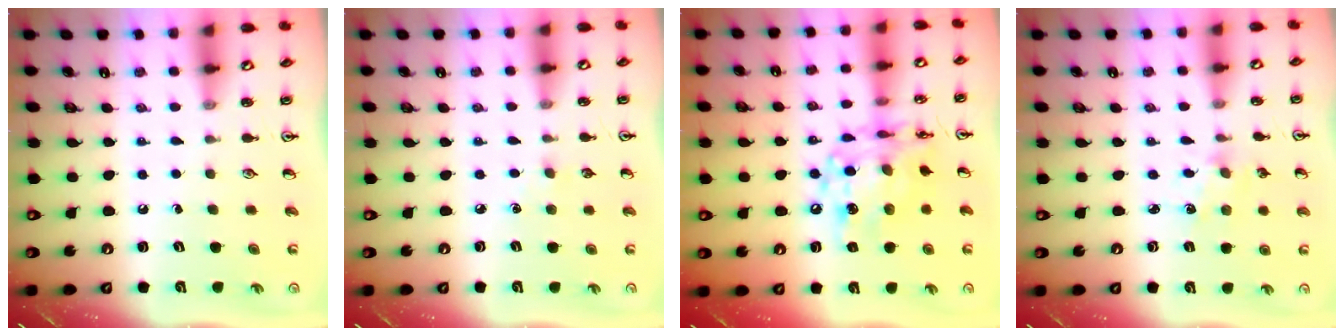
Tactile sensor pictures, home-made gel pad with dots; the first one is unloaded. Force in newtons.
{"total": 3.6, "press": 3.6, "slide": 0.6}
{"total": 15.0, "press": 14.9, "slide": 1.2}
{"total": 1.8, "press": 1.7, "slide": 0.3}